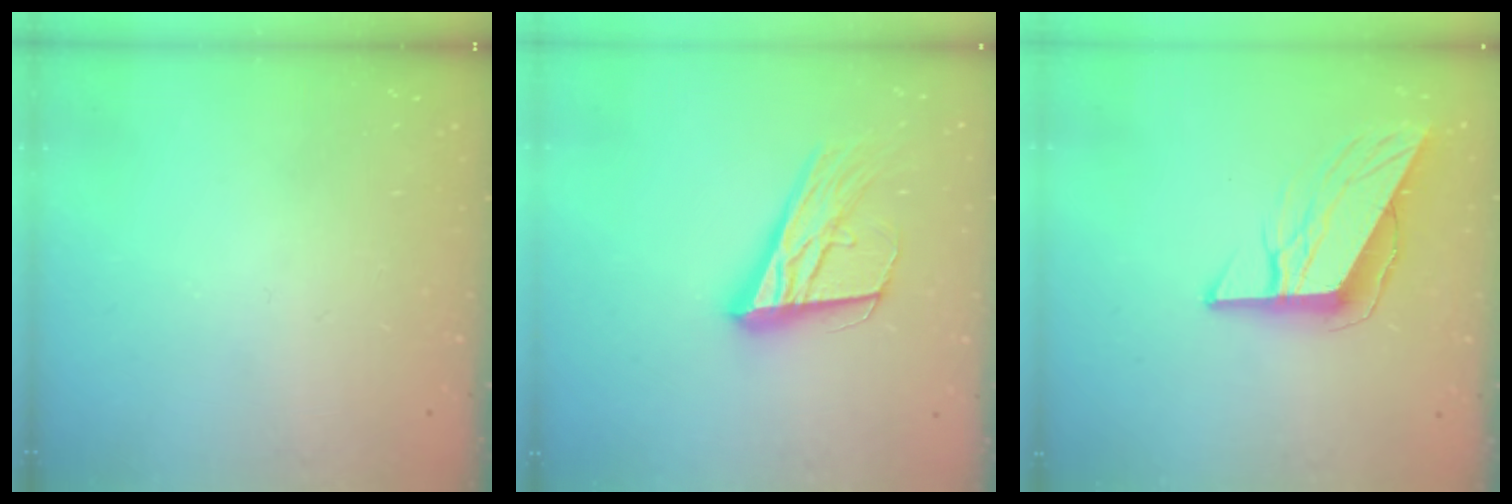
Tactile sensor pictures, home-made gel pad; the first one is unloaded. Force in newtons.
{"total": 20.1, "press": 19.8, "slide": 3.8}
{"total": 10.2, "press": 10.2, "slide": 0.6}